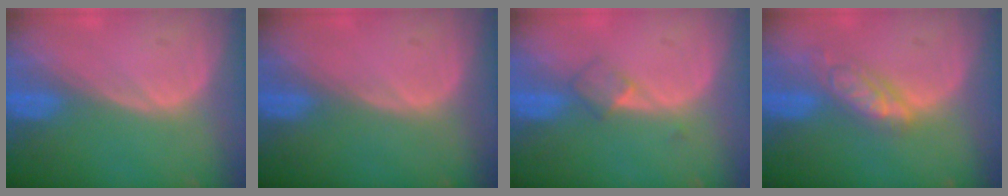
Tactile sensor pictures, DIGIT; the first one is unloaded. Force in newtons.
{"total": 0.0}
{"total": 2.7, "press": 2.4, "slide": 1.1}
{"total": 5.5, "press": 5.0, "slide": 2.4}